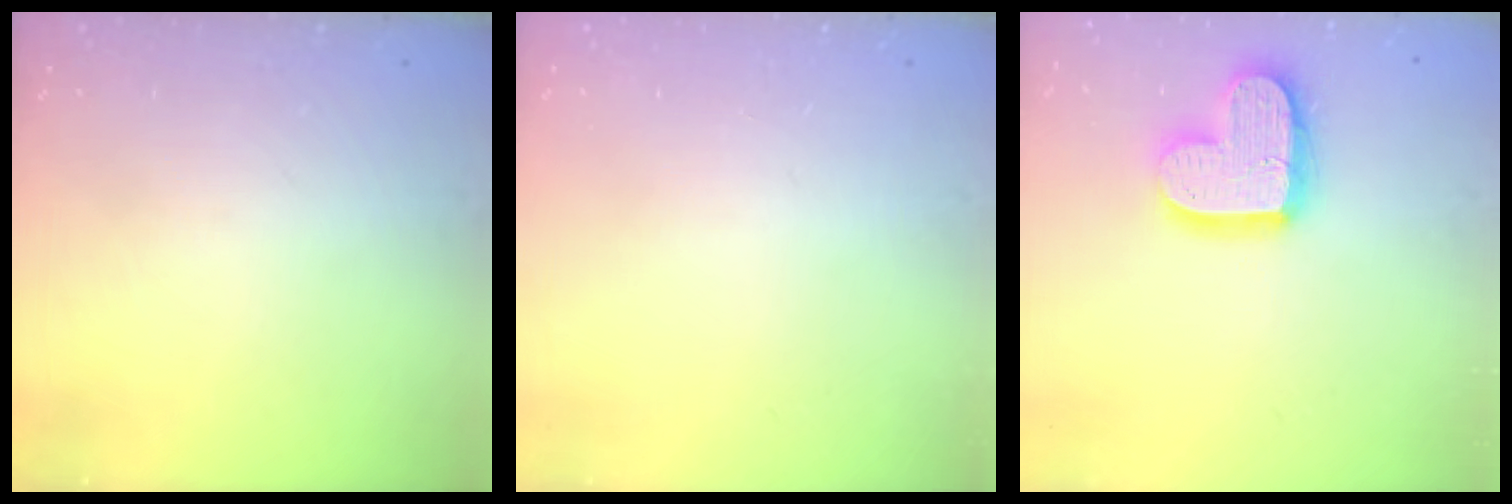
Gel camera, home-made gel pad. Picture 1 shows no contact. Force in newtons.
{"total": 0.0}
{"total": 15.5, "press": 15.4, "slide": 1.2}